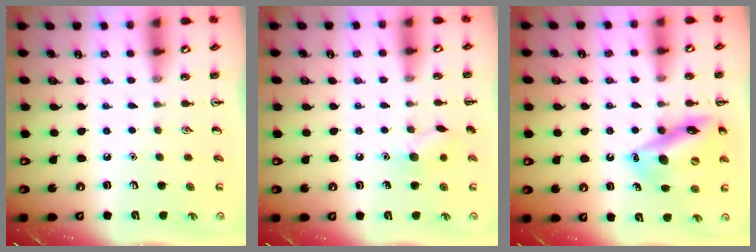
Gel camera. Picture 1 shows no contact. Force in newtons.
{"total": 7.8, "press": 7.7, "slide": 1.3}
{"total": 16.0, "press": 15.4, "slide": 4.0}